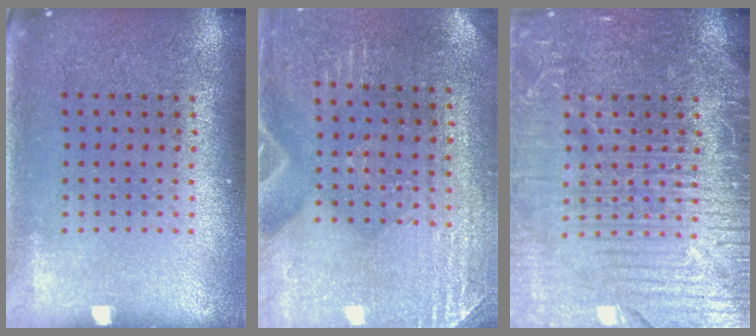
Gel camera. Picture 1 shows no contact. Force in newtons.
{"total": 2.9, "press": 2.8, "slide": 0.9}
{"total": 7.2, "press": 7.1, "slide": 0.9}